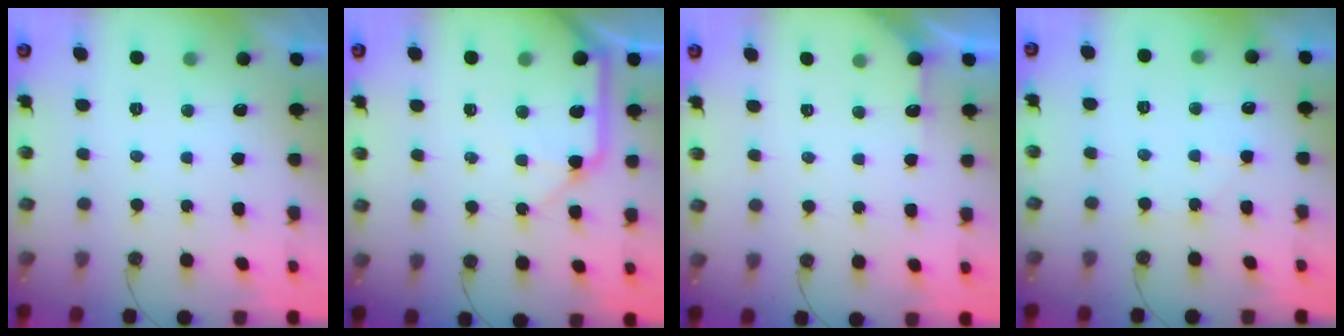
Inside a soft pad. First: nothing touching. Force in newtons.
{"total": 12.0, "press": 11.9, "slide": 1.6}
{"total": 3.9, "press": 3.9, "slide": 0.4}
{"total": 5.2, "press": 5.2, "slide": 0.7}